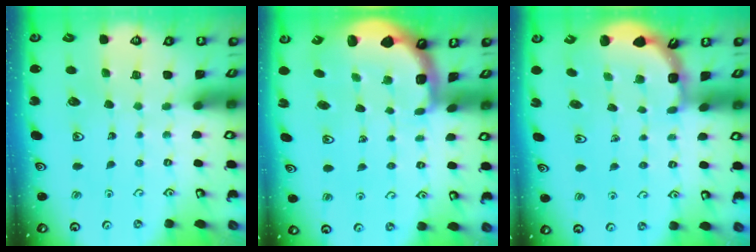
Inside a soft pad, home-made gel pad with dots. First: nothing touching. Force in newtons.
{"total": 2.4, "press": 2.0, "slide": 1.2}
{"total": 2.1, "press": 1.9, "slide": 0.9}